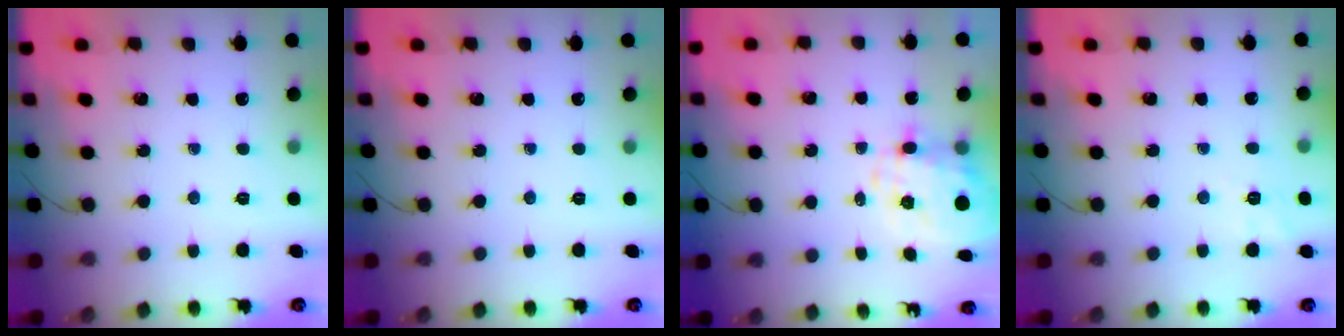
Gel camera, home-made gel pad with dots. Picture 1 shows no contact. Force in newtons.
{"total": 0.0}
{"total": 7.0, "press": 6.8, "slide": 1.7}
{"total": 2.4, "press": 1.4, "slide": 2.0}